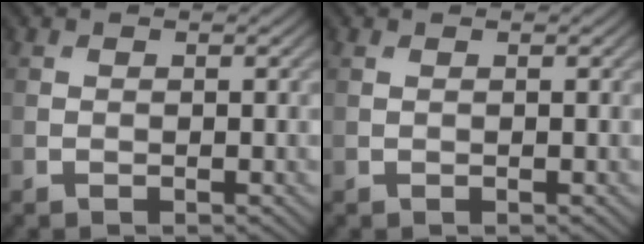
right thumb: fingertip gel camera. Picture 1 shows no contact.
{"total": 0.0}